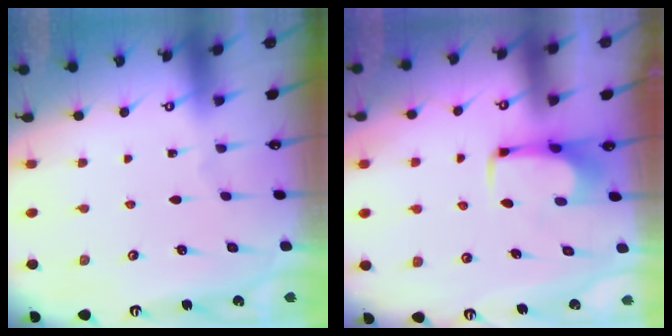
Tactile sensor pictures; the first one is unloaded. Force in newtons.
{"total": 1.7, "press": 1.6, "slide": 0.5}